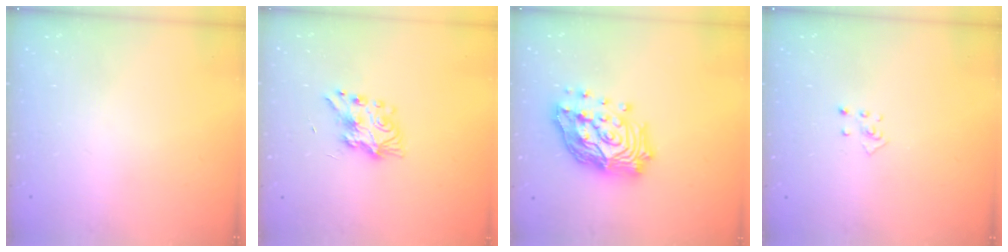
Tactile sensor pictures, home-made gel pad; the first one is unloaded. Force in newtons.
{"total": 7.6, "press": 7.6, "slide": 0.6}
{"total": 22.7, "press": 22.6, "slide": 1.9}
{"total": 3.9, "press": 3.9, "slide": 0.2}